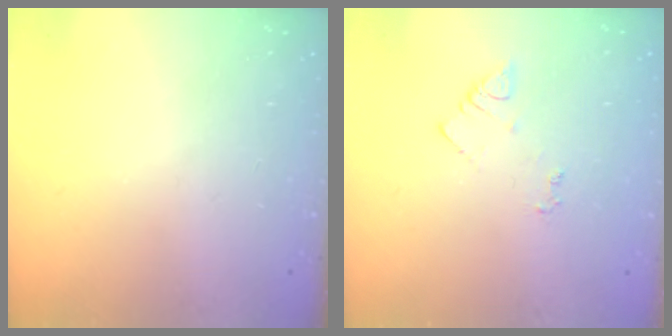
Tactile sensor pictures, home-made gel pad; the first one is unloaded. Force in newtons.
{"total": 4.2, "press": 4.1, "slide": 0.6}